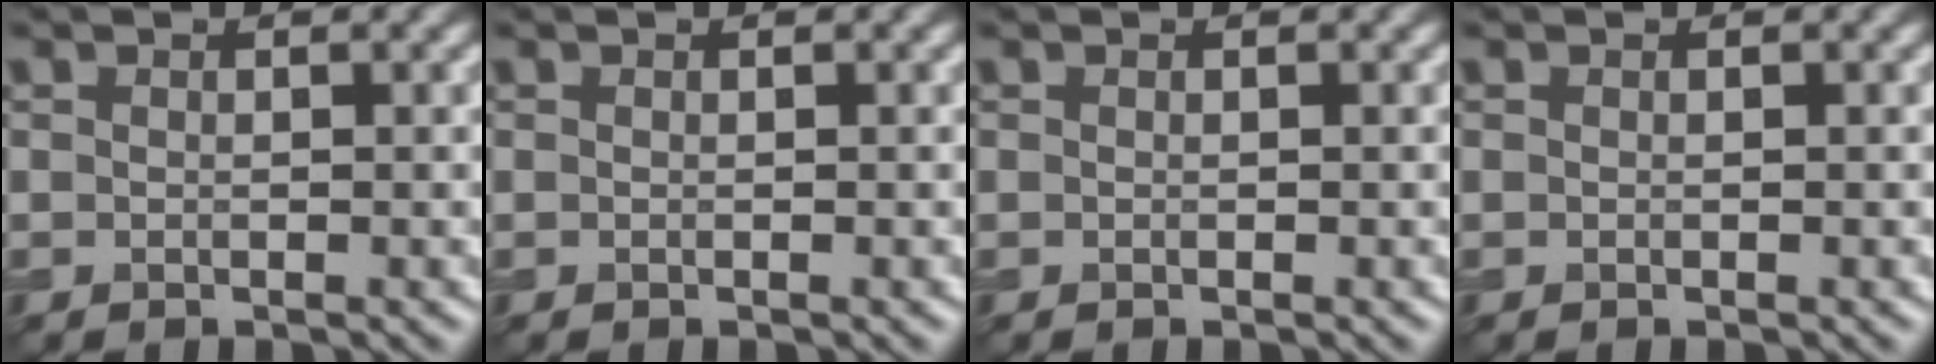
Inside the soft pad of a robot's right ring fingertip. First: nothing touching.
{"total": 0.0}
{"total": 0.0}
{"total": 0.0}